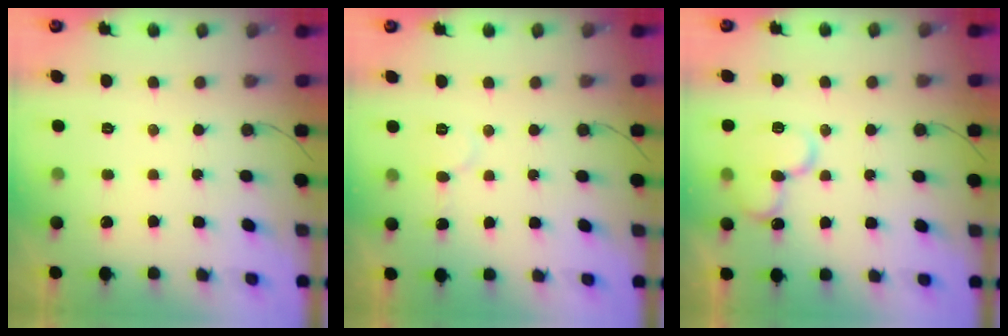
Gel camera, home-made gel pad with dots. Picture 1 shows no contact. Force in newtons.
{"total": 4.6, "press": 4.5, "slide": 0.5}
{"total": 13.4, "press": 13.3, "slide": 1.7}